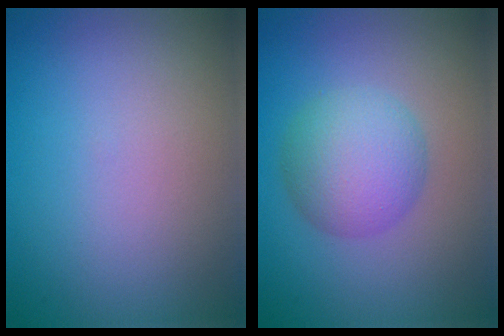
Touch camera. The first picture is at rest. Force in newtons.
{"total": 4.9, "press": 4.9, "slide": 0.0}